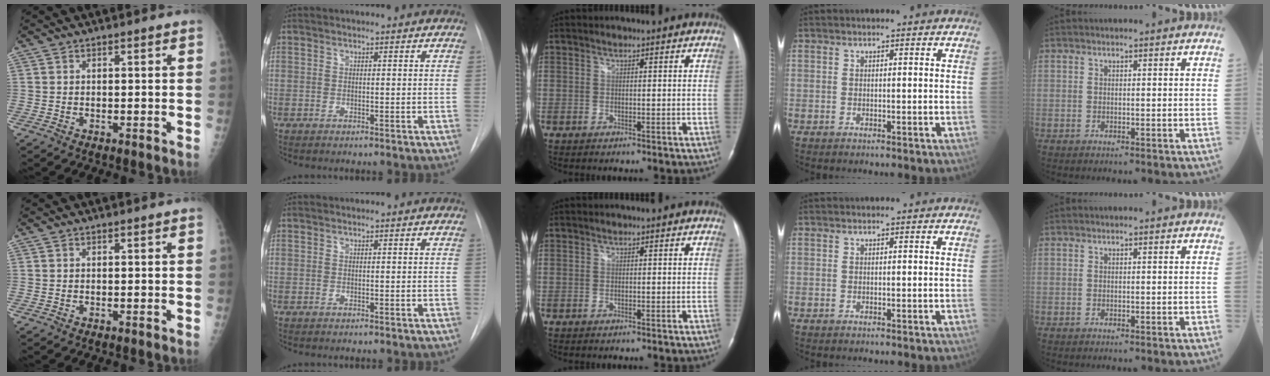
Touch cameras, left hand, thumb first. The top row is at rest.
{}